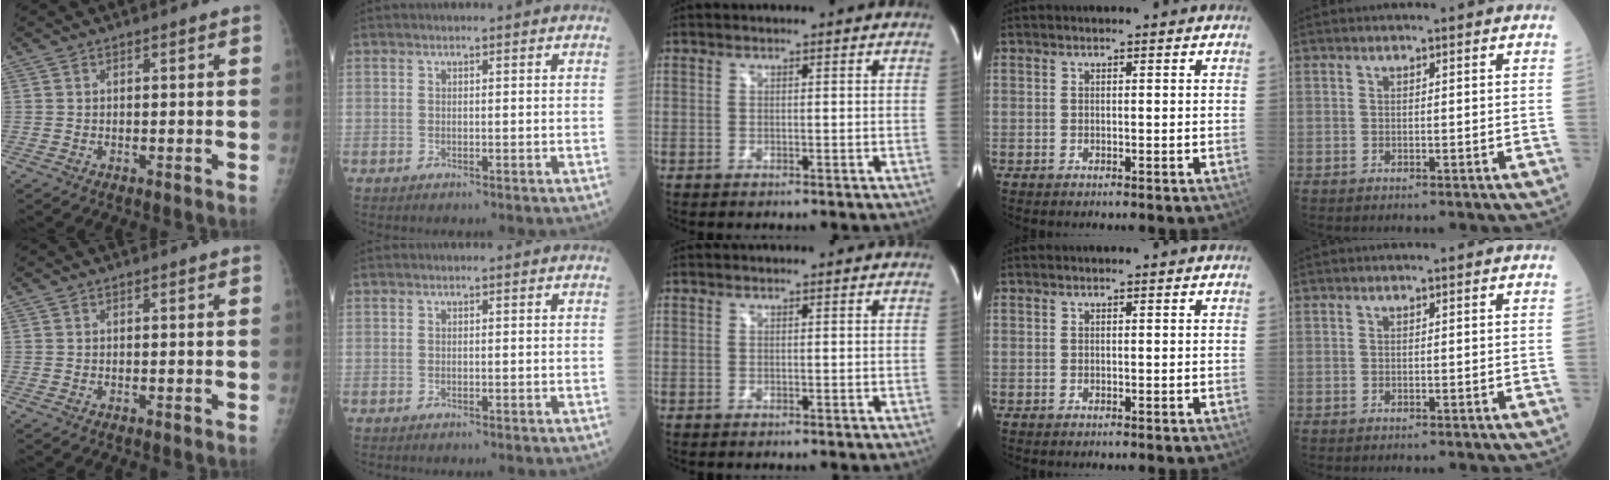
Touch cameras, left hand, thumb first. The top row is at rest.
{}